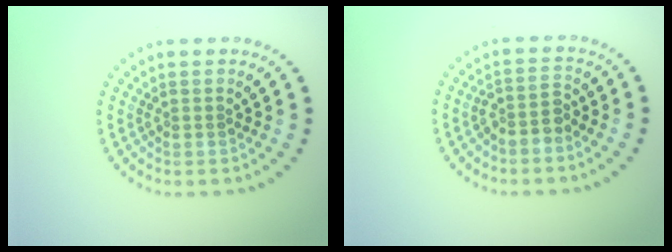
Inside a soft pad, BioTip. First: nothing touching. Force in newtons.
{"total": 2.0, "press": 1.7, "slide": 1.2}